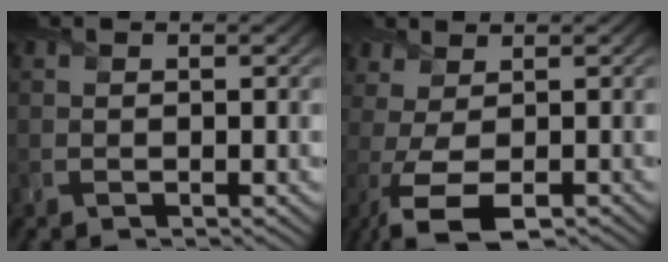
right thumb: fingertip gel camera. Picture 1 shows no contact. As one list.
[{"total": 5.8, "force": [-2.2, 2.6, 4.7], "torque": [-0.101, 0.001, -0.042]}]